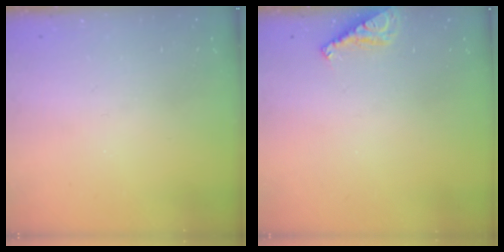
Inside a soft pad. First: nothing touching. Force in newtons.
{"total": 7.3, "press": 7.3, "slide": 0.7}